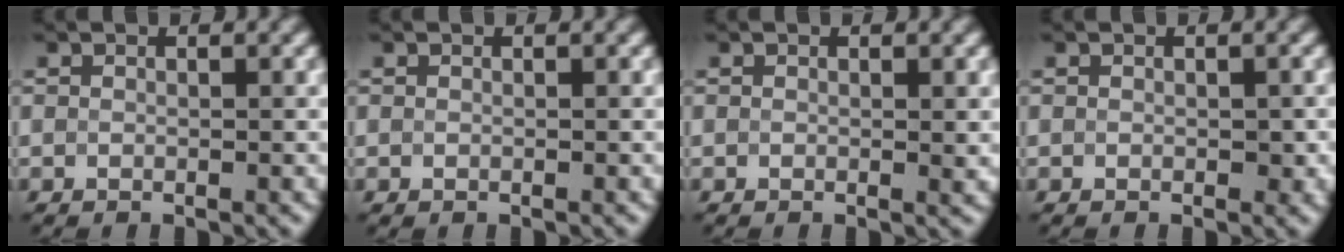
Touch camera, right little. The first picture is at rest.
{"total": 0.0}
{"total": 0.7, "force": [0.1, 0.4, 0.6], "torque": [-0.010, -0.001, 0.000]}
{"total": 1.0, "force": [-0.2, 0.7, 0.7], "torque": [-0.009, 0.000, -0.002]}